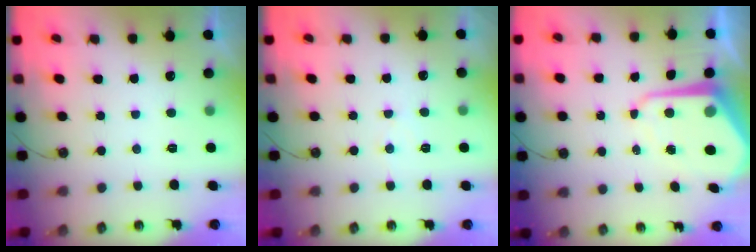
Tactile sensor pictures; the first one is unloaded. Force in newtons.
{"total": 4.3, "press": 4.3, "slide": 0.5}
{"total": 10.2, "press": 10.2, "slide": 1.0}